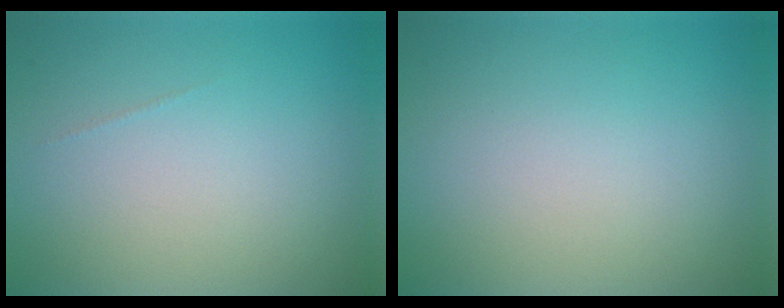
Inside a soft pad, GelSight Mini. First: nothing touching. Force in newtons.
{"total": 0.0}